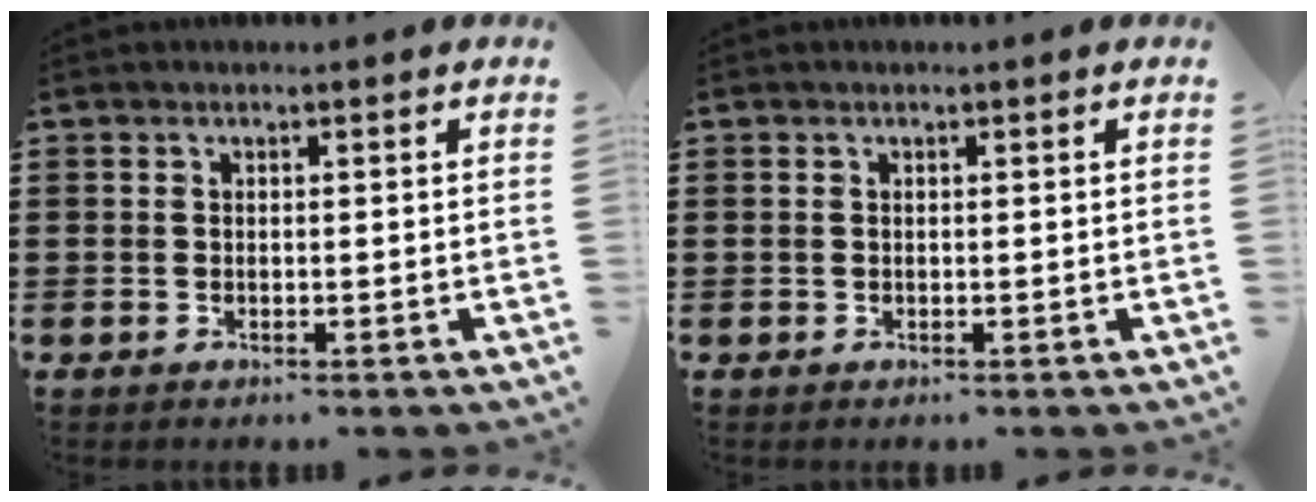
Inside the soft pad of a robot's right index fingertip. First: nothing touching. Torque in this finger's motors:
{"motor_torque": [-0.36, 0.46, -0.01, -0.01]}